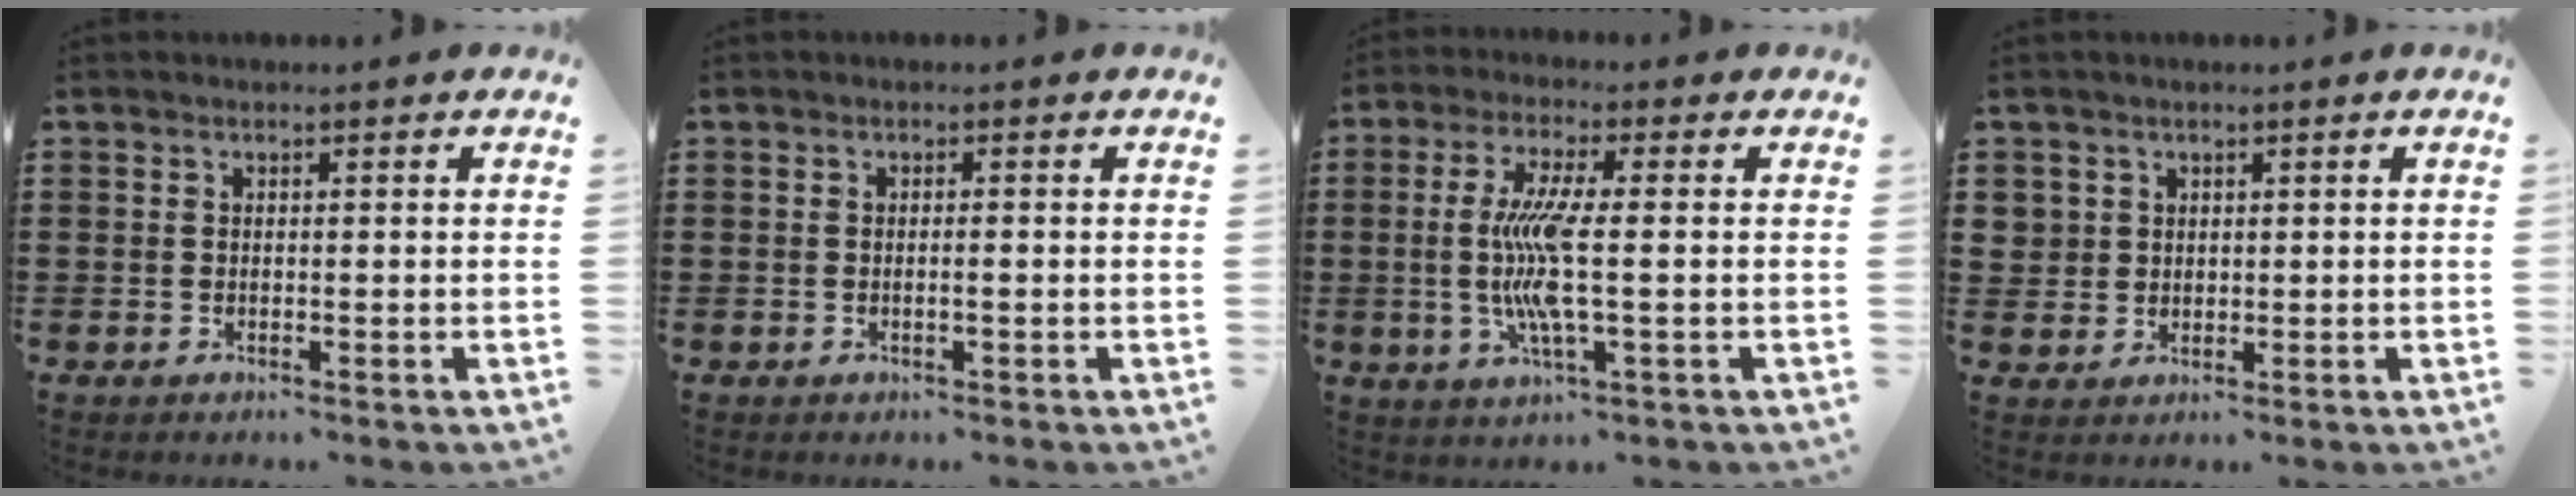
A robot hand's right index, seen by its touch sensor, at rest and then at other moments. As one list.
[{"total": 0.9, "force": [-0.4, -0.2, 0.8], "torque": [-0.014, -0.005, -0.006]}, {"total": 8.9, "force": [-0.6, 1.2, 8.8], "torque": [-0.190, -0.019, -0.022]}, {"total": 2.3, "force": [0.9, 2.1, 0.2], "torque": [-0.014, 0.010, 0.017]}]